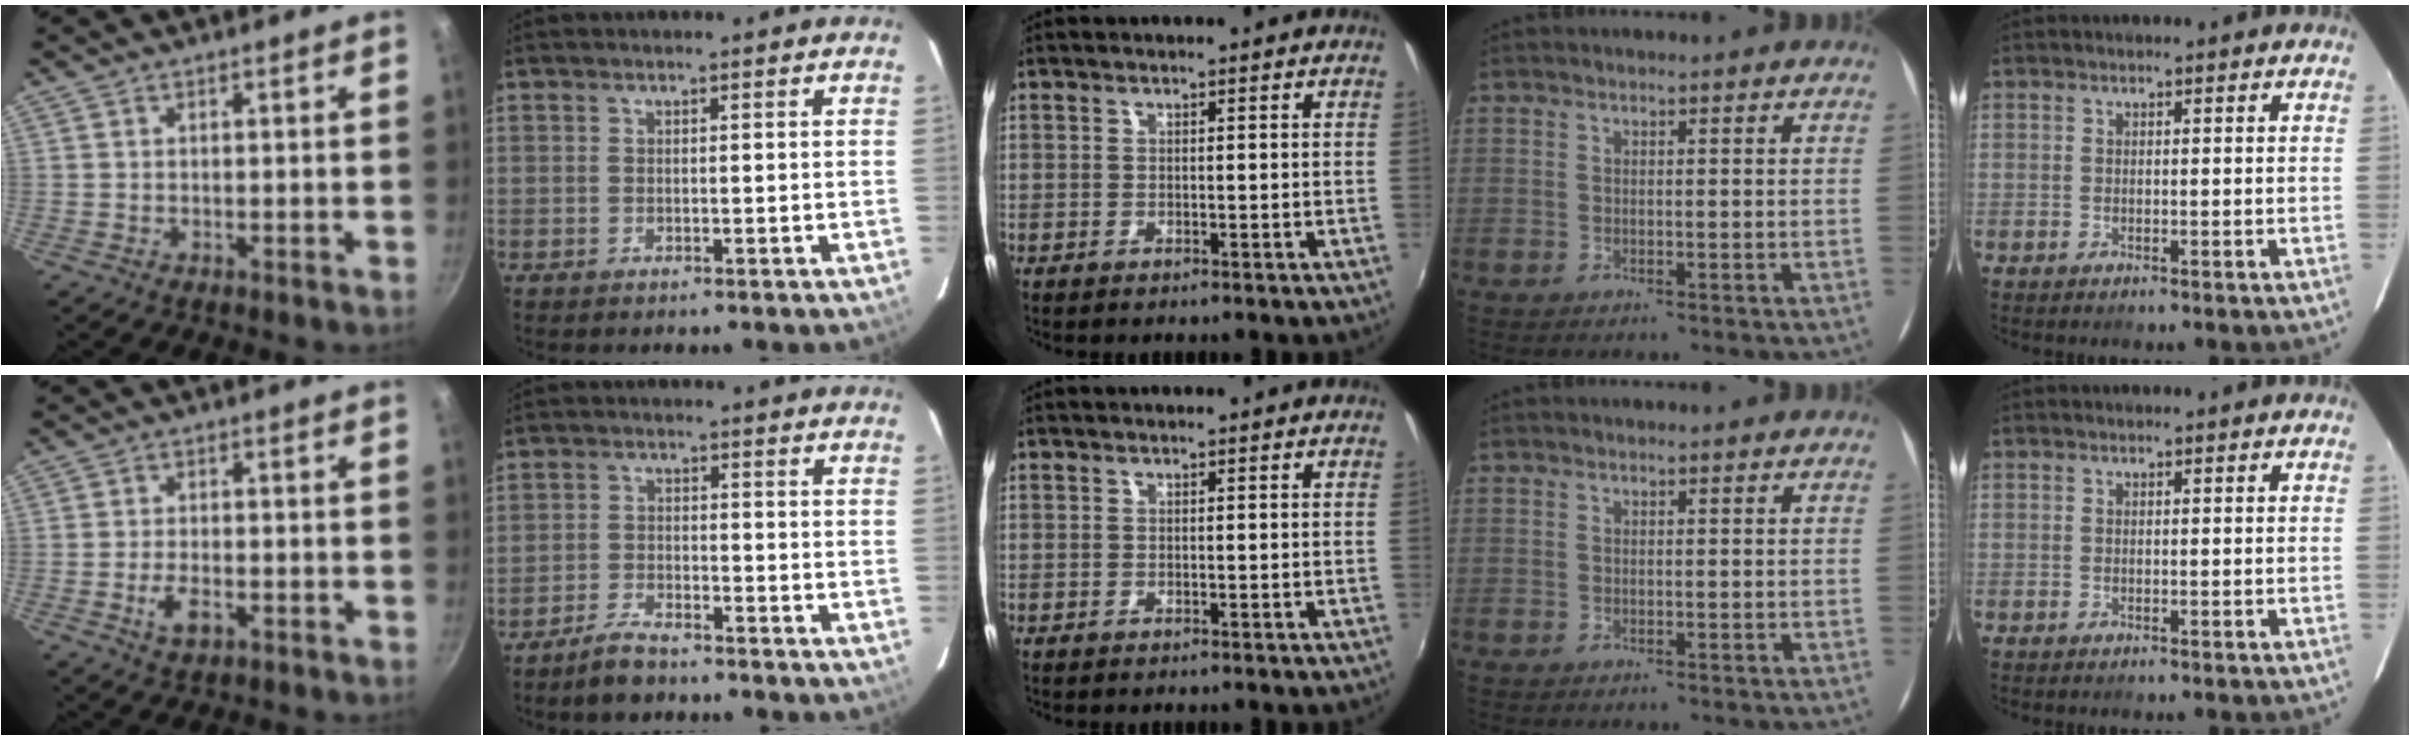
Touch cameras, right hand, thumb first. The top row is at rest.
{"thumb": {"total": 4.4, "force": [-1.7, 2.2, 3.4], "torque": [-0.062, 0.008, -0.031]}, "index": {"total": 4.8, "force": [-4.2, 1.3, 2.0], "torque": [-0.059, 0.001, -0.078]}}